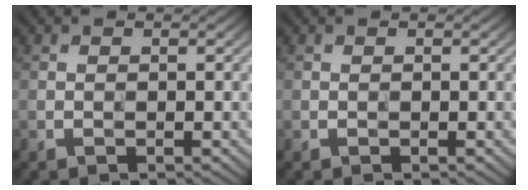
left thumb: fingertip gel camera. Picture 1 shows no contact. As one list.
[{"total": 0.0}]